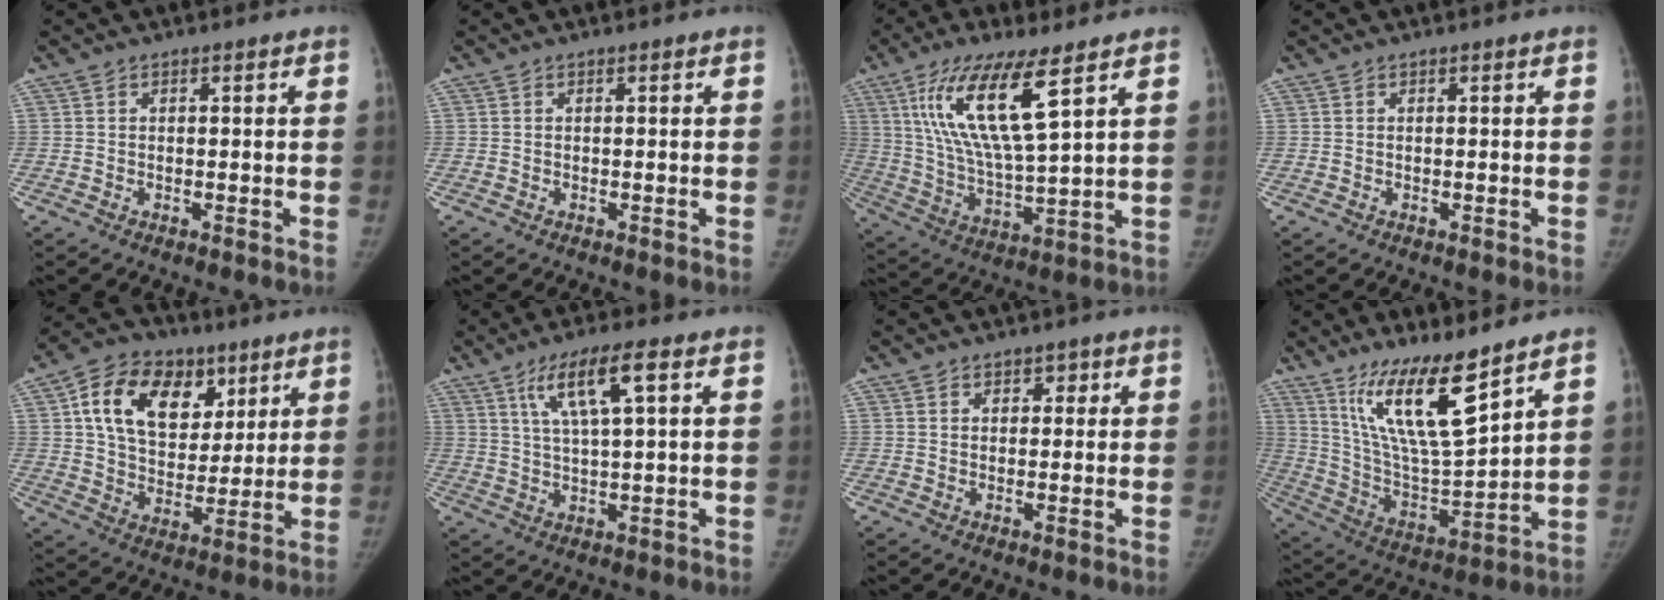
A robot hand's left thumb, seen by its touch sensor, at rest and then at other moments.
{"total": 0.0}
{"total": 16.0, "force": [7.6, 3.6, 13.7], "torque": [-0.275, -0.036, 0.150]}
{"total": 0.0}
{"total": 18.9, "force": [7.6, 13.1, 11.2], "torque": [-0.159, -0.014, 0.132]}
{"total": 9.1, "force": [3.8, 1.5, 8.1], "torque": [-0.156, -0.005, 0.074]}
{"total": 2.1, "force": [1.0, 1.6, 0.9], "torque": [0.008, -0.003, 0.010]}
{"total": 16.3, "force": [10.6, 3.3, 12.0], "torque": [-0.200, -0.073, 0.213]}